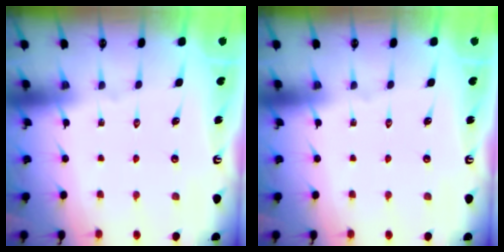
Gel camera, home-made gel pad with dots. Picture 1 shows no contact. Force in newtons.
{"total": 0.0}